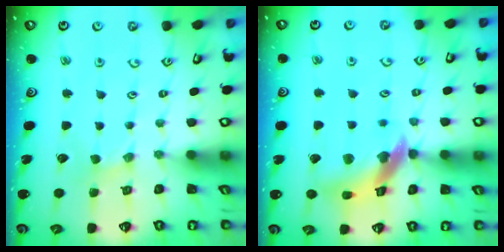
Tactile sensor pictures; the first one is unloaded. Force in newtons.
{"total": 11.7, "press": 11.6, "slide": 1.7}